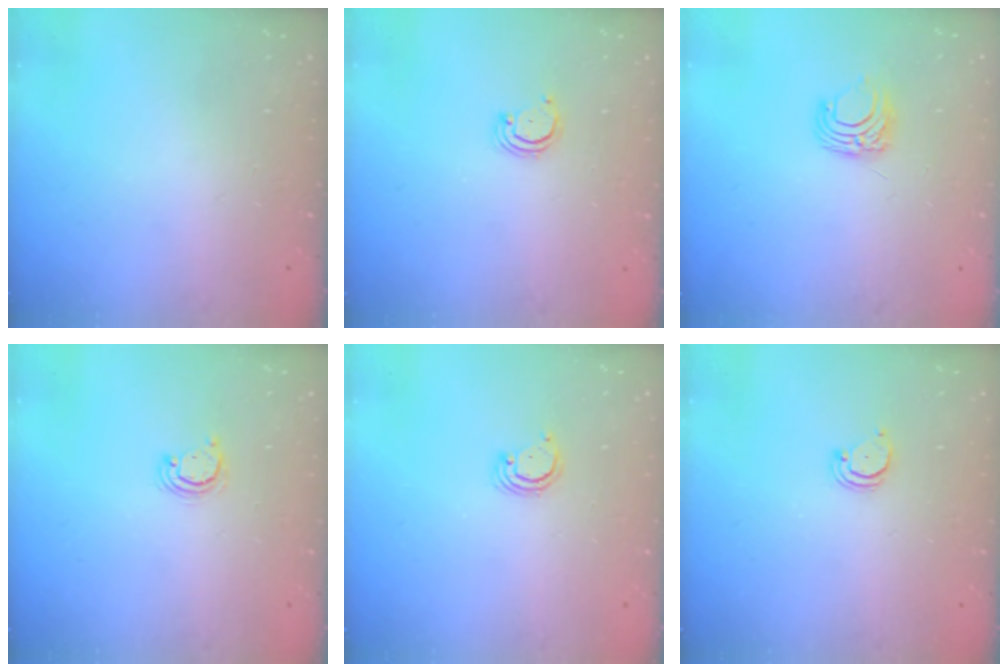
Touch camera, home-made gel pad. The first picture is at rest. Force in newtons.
{"total": 2.5, "press": 2.5, "slide": 0.3}
{"total": 6.6, "press": 6.6, "slide": 0.5}
{"total": 3.0, "press": 3.0, "slide": 0.2}
{"total": 2.5, "press": 2.5, "slide": 0.2}
{"total": 2.0, "press": 2.0, "slide": 0.2}